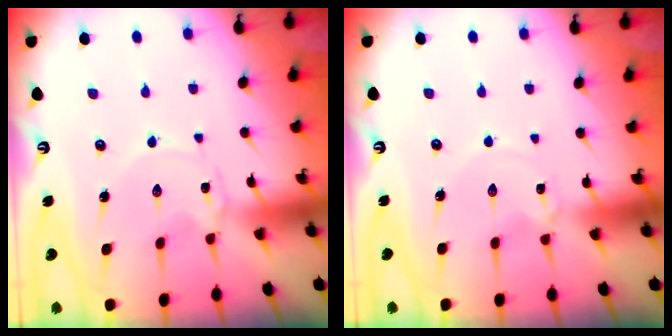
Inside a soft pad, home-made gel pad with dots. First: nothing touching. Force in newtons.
{"total": 0.6, "press": 0.6, "slide": 0.1}